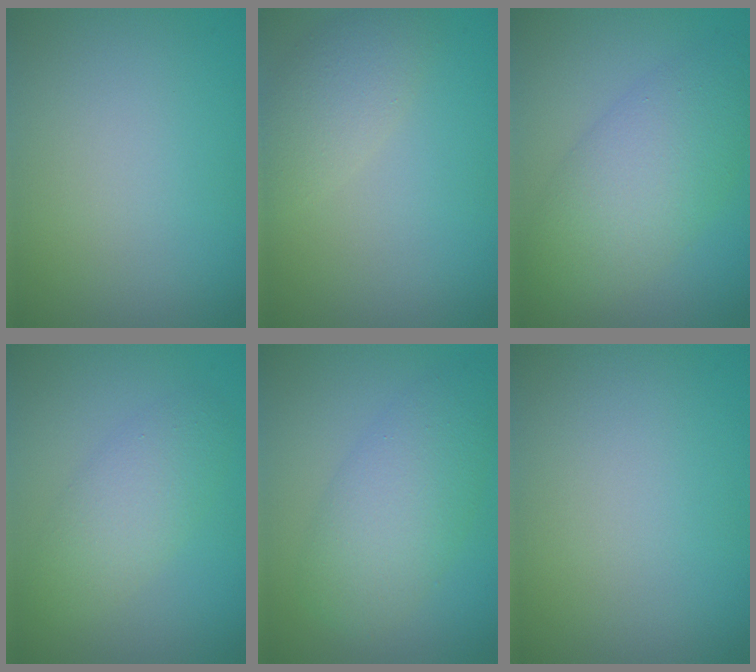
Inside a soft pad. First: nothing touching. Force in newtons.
{"total": 3.0, "press": 2.9, "slide": 0.4}
{"total": 6.9, "press": 6.9, "slide": 0.2}
{"total": 3.8, "press": 3.8, "slide": 0.0}
{"total": 5.6, "press": 5.6, "slide": 0.1}
{"total": 0.0}